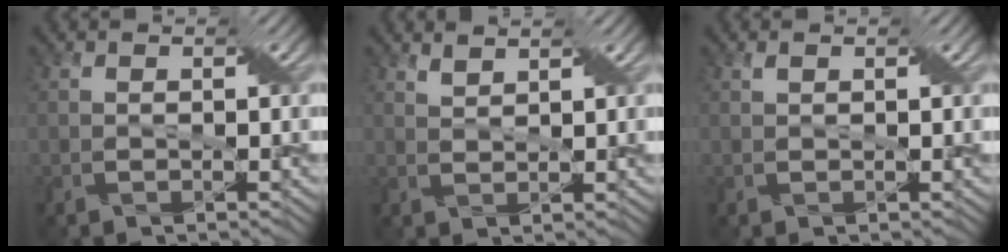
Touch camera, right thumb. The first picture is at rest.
{"total": 2.0, "force": [1.8, -0.5, 0.4], "torque": [-0.014, 0.005, 0.037]}
{"total": 0.8, "force": [0.6, 0.2, 0.6], "torque": [-0.012, 0.006, 0.009]}